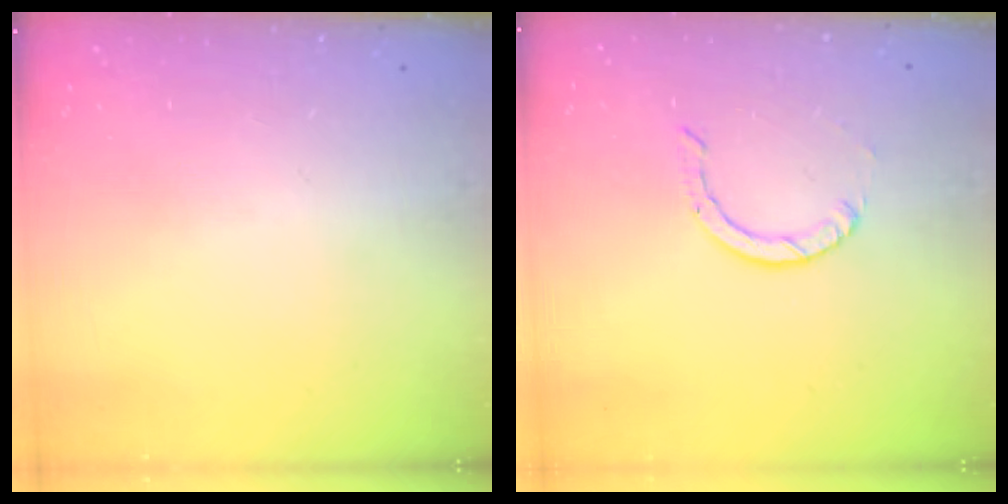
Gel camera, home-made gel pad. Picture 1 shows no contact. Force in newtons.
{"total": 0.9, "press": 0.9, "slide": 0.1}